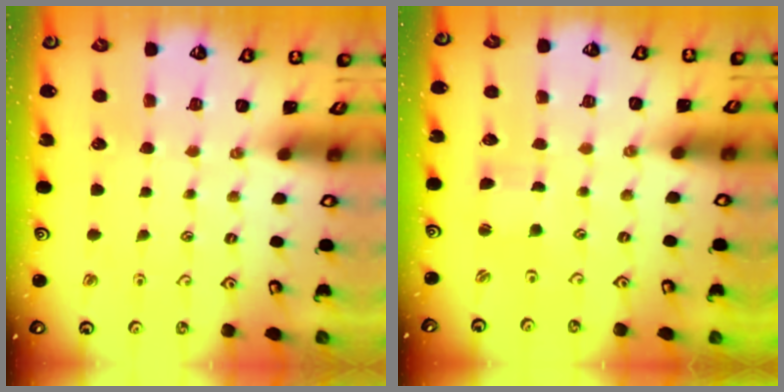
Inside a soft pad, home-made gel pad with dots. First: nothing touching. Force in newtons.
{"total": 1.1, "press": 1.1, "slide": 0.3}